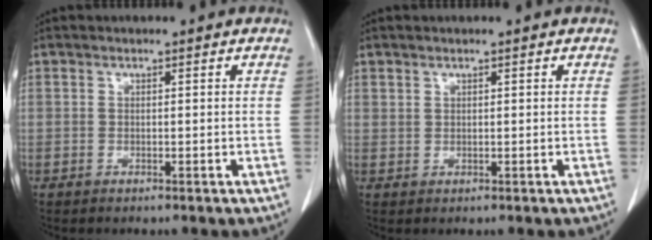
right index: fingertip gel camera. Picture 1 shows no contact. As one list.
[{"total": 0.8, "force": [0.7, 0.3, 0.0], "torque": [0.007, 0.000, 0.015]}]